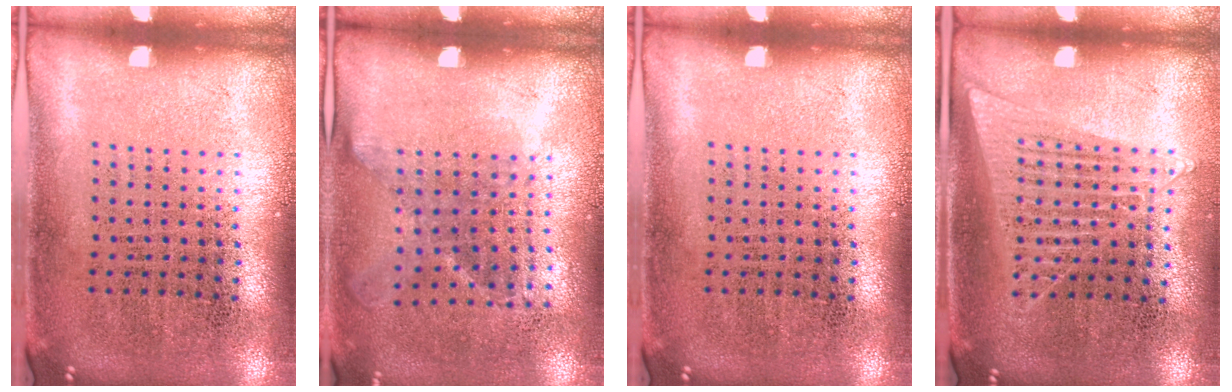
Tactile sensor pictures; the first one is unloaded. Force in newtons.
{"total": 1.2, "press": 0.9, "slide": 0.7}
{"total": 0.0}
{"total": 1.2, "press": 1.2, "slide": 0.4}